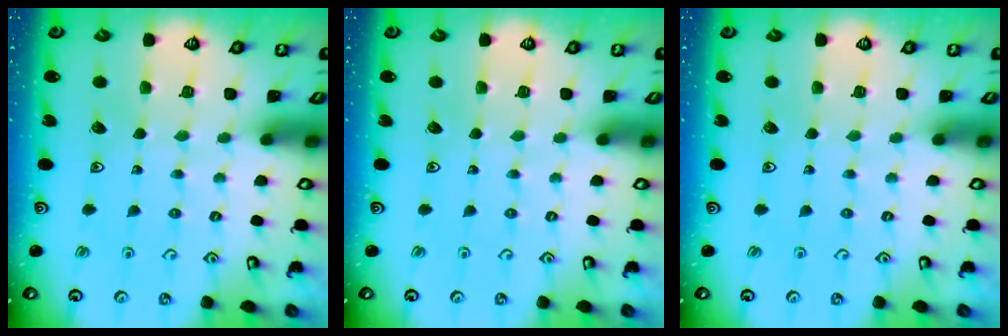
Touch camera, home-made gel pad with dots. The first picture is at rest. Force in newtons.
{"total": 0.0}
{"total": 0.0}